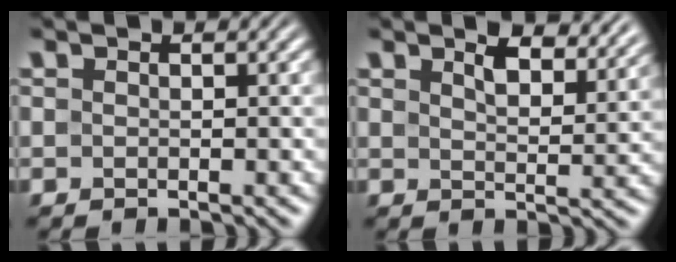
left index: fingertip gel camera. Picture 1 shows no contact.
{"total": 4.9, "force": [3.5, 1.7, 3.0], "torque": [-0.049, 0.000, 0.047]}